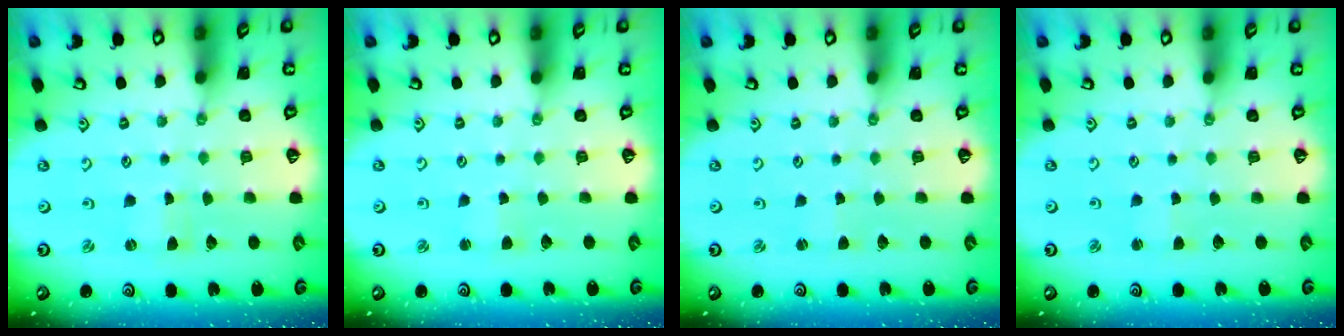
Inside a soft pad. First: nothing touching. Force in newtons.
{"total": 2.1, "press": 2.1, "slide": 0.3}
{"total": 0.9, "press": 0.8, "slide": 0.1}
{"total": 1.3, "press": 1.2, "slide": 0.3}